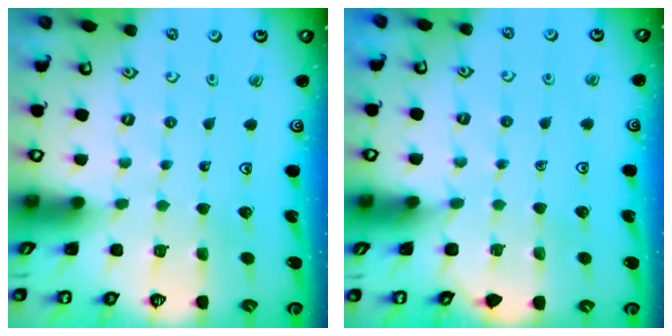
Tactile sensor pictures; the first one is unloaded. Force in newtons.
{"total": 3.8, "press": 3.7, "slide": 0.5}